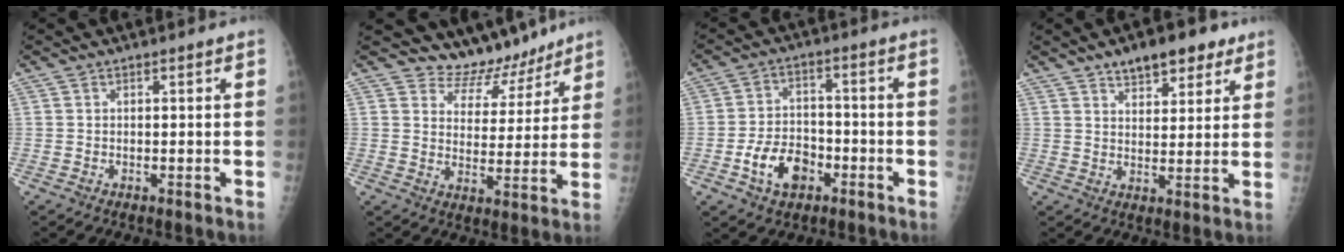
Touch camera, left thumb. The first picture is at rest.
{"total": 8.6, "force": [7.8, 3.5, -0.7], "torque": [0.037, -0.070, 0.123]}
{"total": 9.0, "force": [-4.1, 6.1, 5.2], "torque": [-0.070, 0.027, -0.069]}
{"total": 9.3, "force": [6.1, 4.4, 5.5], "torque": [-0.045, -0.023, 0.090]}